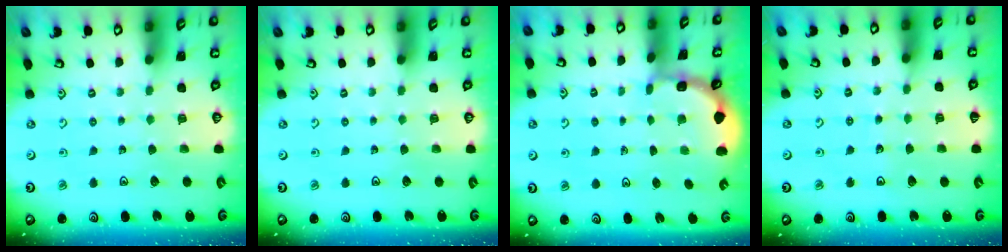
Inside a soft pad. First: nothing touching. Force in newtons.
{"total": 0.0}
{"total": 2.1, "press": 2.1, "slide": 0.2}
{"total": 2.5, "press": 2.5, "slide": 0.2}